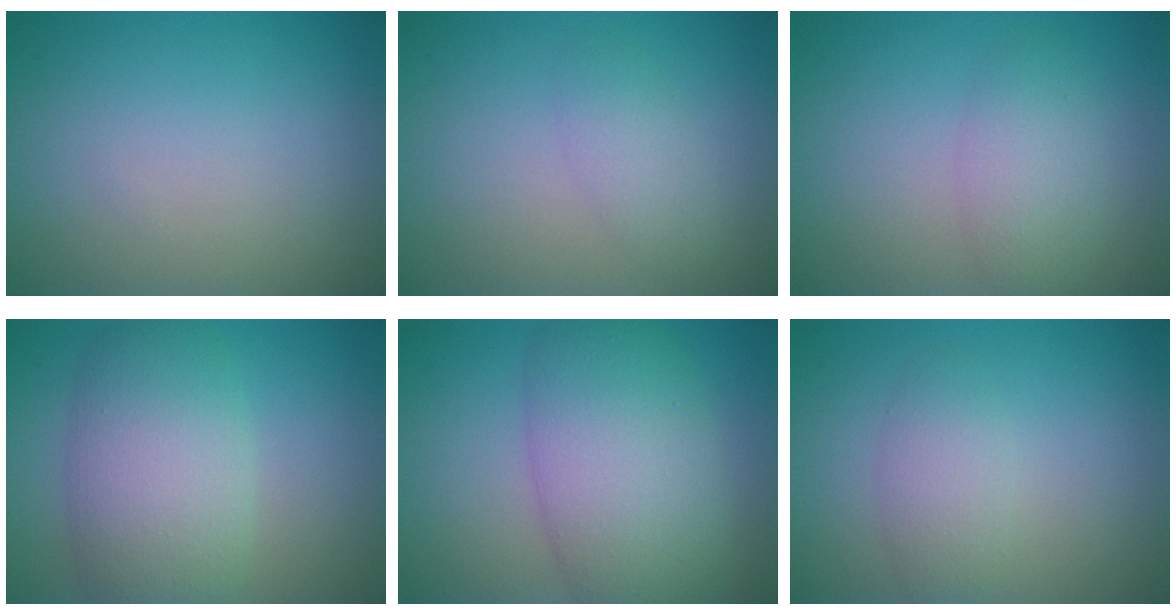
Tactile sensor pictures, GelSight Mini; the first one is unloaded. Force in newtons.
{"total": 2.0, "press": 2.0, "slide": 0.1}
{"total": 2.9, "press": 2.9, "slide": 0.2}
{"total": 7.5, "press": 7.5, "slide": 0.2}
{"total": 8.7, "press": 8.7, "slide": 0.5}
{"total": 2.1, "press": 2.1, "slide": 0.1}